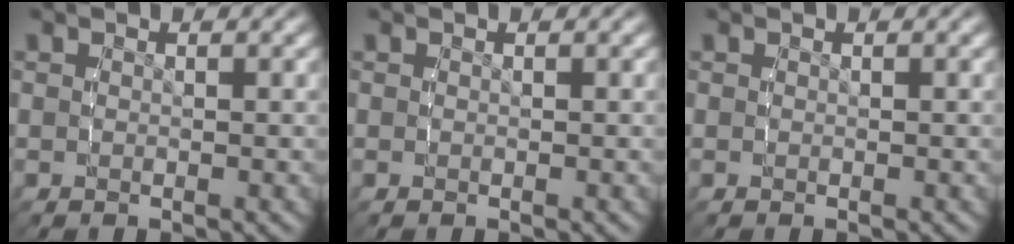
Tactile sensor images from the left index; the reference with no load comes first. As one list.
[{"total": 0.0}, {"total": 0.0}]